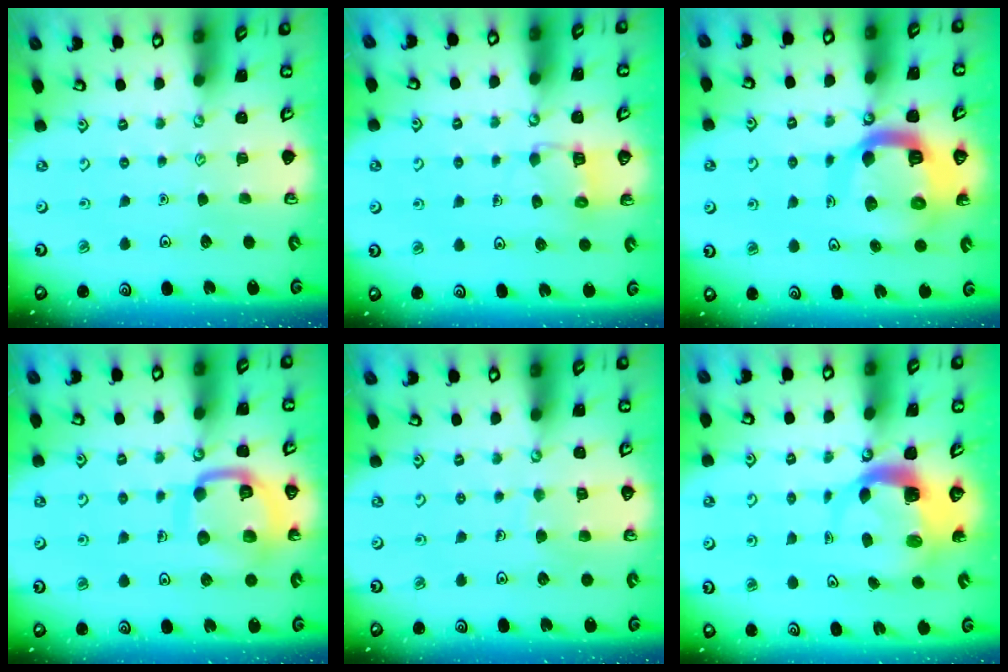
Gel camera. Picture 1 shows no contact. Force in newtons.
{"total": 7.2, "press": 7.1, "slide": 0.4}
{"total": 15.0, "press": 14.9, "slide": 1.7}
{"total": 14.4, "press": 14.3, "slide": 1.5}
{"total": 7.0, "press": 6.9, "slide": 0.6}
{"total": 5.1, "press": 5.1, "slide": 0.7}